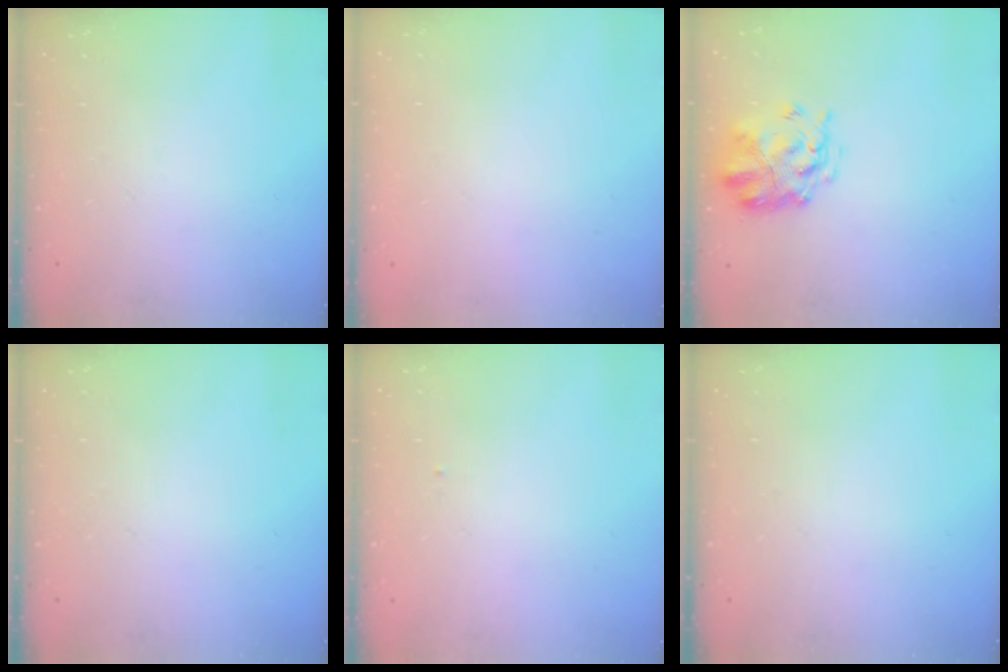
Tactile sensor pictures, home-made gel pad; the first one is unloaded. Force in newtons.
{"total": 1.8, "press": 1.8, "slide": 0.2}
{"total": 3.8, "press": 3.5, "slide": 1.6}
{"total": 0.0}
{"total": 0.9, "press": 0.8, "slide": 0.3}
{"total": 0.0}